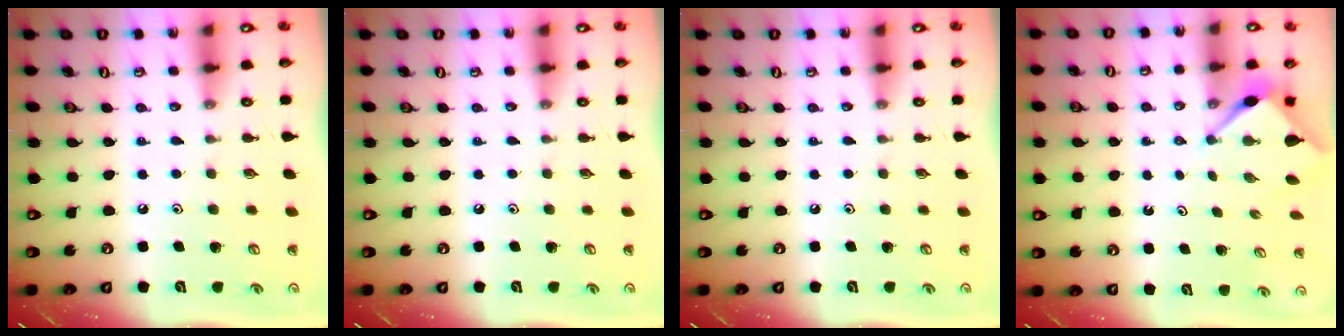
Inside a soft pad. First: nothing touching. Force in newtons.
{"total": 0.0}
{"total": 0.0}
{"total": 2.9, "press": 2.8, "slide": 0.4}